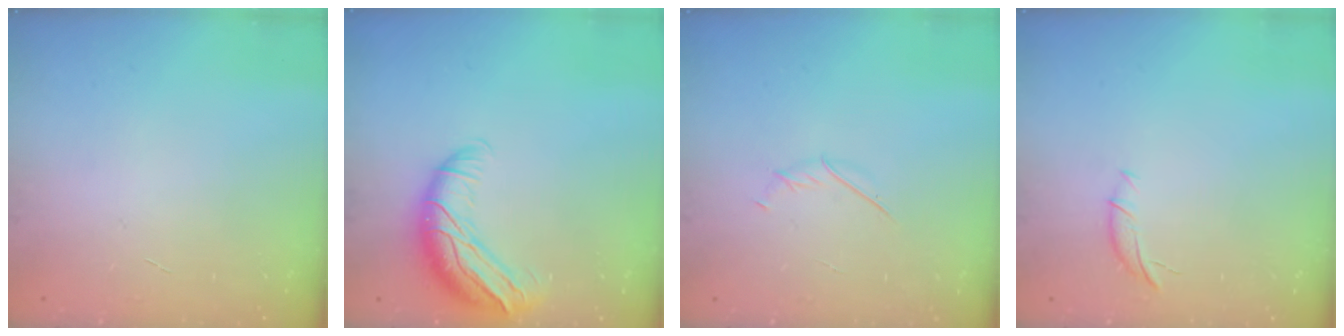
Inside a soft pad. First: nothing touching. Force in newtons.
{"total": 12.3, "press": 11.8, "slide": 3.5}
{"total": 2.0, "press": 2.0, "slide": 0.6}
{"total": 4.5, "press": 4.4, "slide": 0.7}